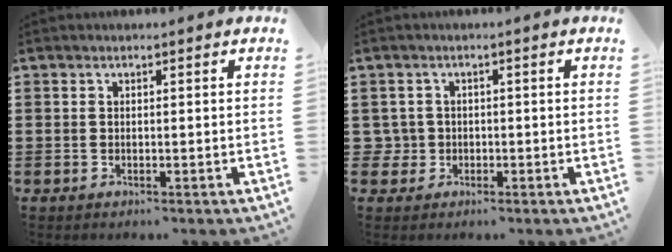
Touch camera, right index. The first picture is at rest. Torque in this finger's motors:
{"motor_torque": [1.49, 0.65, -0.03, -0.05]}